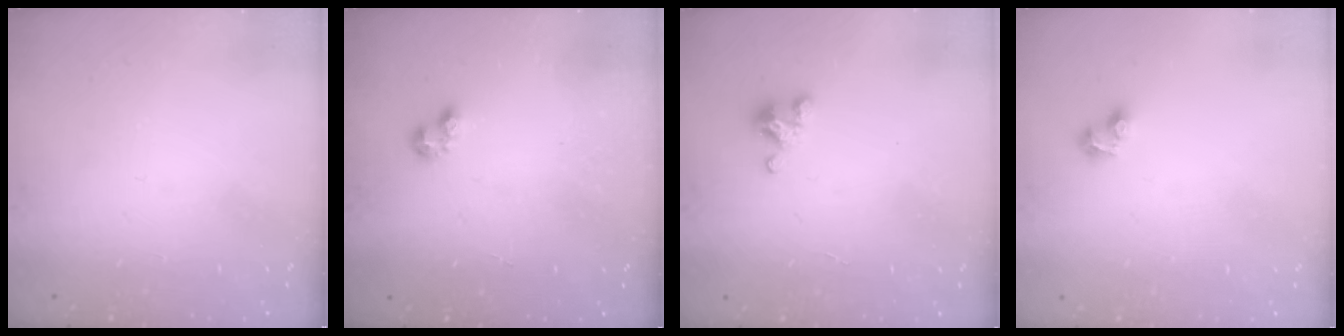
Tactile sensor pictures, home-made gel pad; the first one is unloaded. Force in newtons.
{"total": 3.4, "press": 3.3, "slide": 0.5}
{"total": 3.4, "press": 3.4, "slide": 0.2}
{"total": 3.5, "press": 3.0, "slide": 1.8}